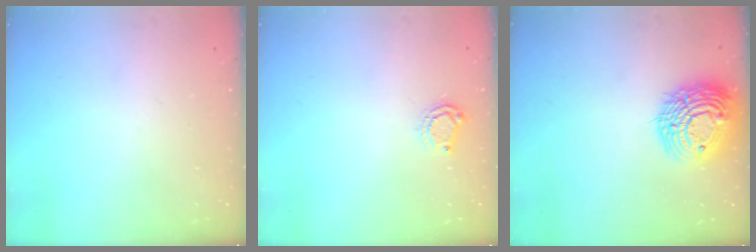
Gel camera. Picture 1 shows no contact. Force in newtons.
{"total": 6.2, "press": 6.2, "slide": 0.4}
{"total": 17.1, "press": 17.1, "slide": 1.4}